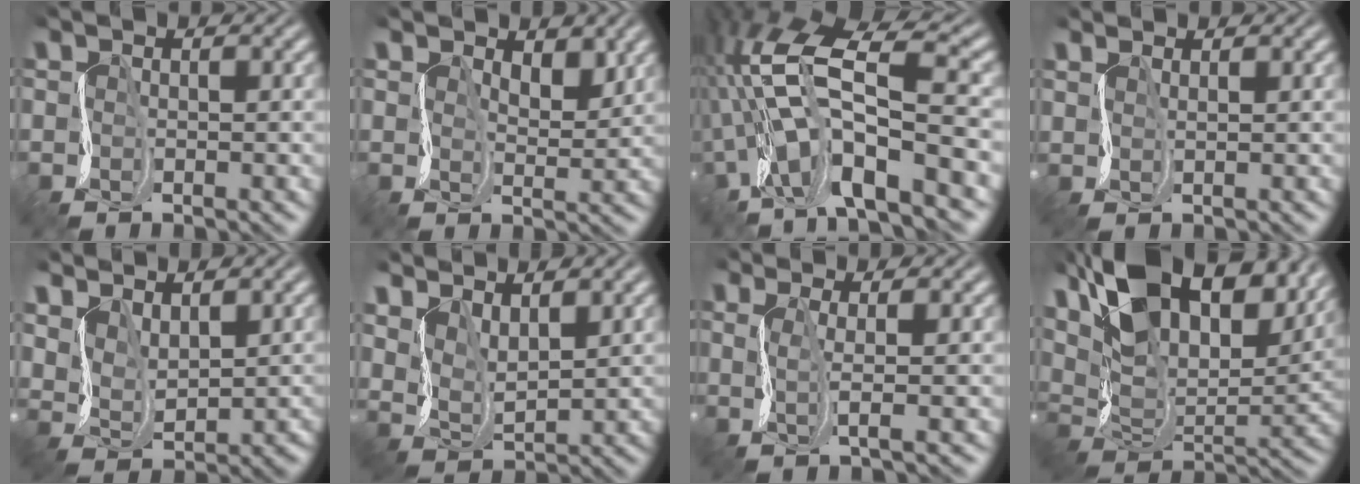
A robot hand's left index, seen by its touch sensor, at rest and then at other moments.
{"total": 2.7, "force": [1.9, 1.3, 1.4], "torque": [-0.023, -0.003, 0.034]}
{"total": 11.1, "force": [-2.8, 4.0, 10.0], "torque": [-0.187, 0.022, -0.053]}
{"total": 1.3, "force": [1.3, 0.2, -0.1], "torque": [0.000, 0.001, 0.029]}
{"total": 3.7, "force": [2.8, 2.0, 1.5], "torque": [-0.042, -0.003, 0.063]}
{"total": 4.6, "force": [3.6, 1.9, 2.1], "torque": [-0.053, -0.002, 0.073]}
{"total": 1.8, "force": [0.9, 0.0, 1.6], "torque": [-0.033, 0.000, 0.016]}
{"total": 16.5, "force": [10.9, 7.2, 10.0], "torque": [-0.196, 0.028, 0.185]}